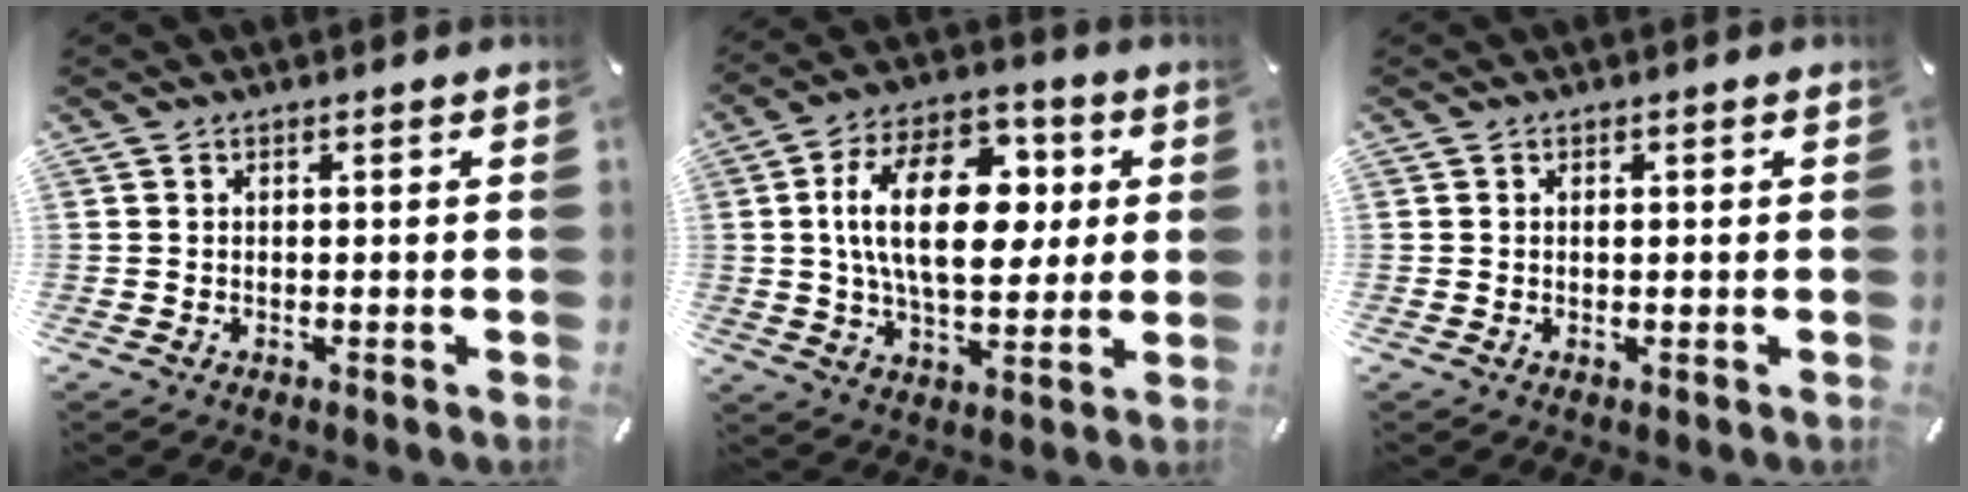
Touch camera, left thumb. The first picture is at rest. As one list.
[{"total": 20.7, "force": [3.4, 12.0, 16.5], "torque": [-0.296, 0.010, 0.053]}, {"total": 0.6, "force": [0.1, 0.4, 0.4], "torque": [-0.010, -0.001, 0.002]}]